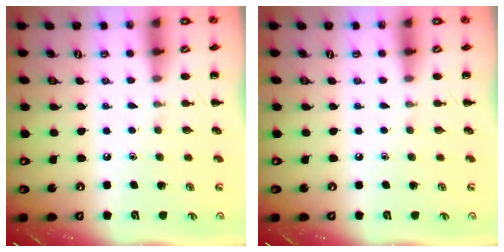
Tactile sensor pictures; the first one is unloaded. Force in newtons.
{"total": 0.0}